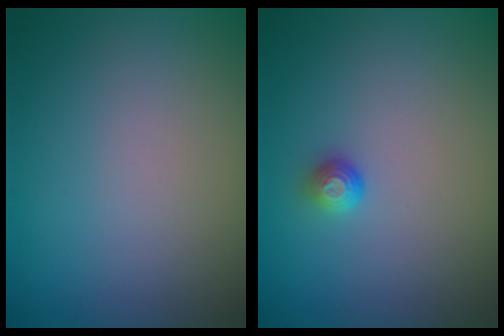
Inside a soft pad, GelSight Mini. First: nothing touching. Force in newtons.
{"total": 1.2, "press": 1.0, "slide": 0.6}